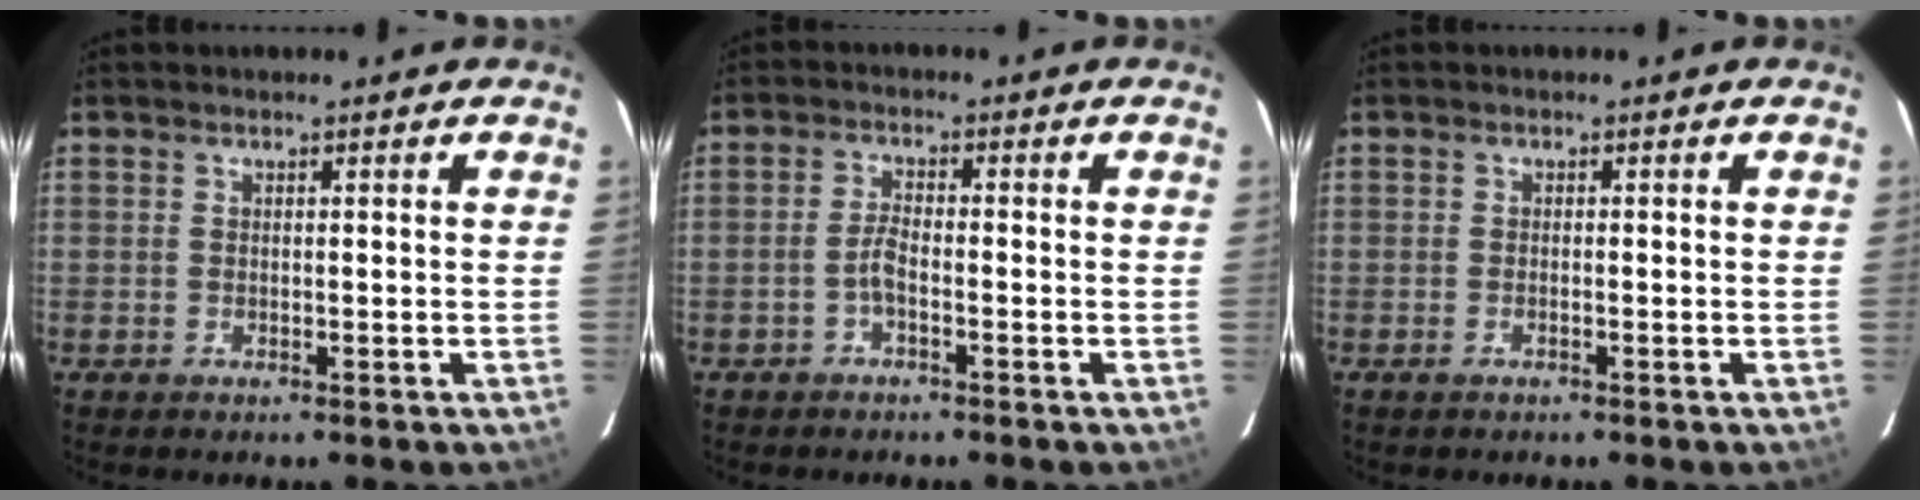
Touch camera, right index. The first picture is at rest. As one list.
[{"total": 2.3, "force": [-1.4, 0.5, 1.8], "torque": [-0.044, 0.008, -0.030]}, {"total": 0.9, "force": [-0.7, 0.3, 0.5], "torque": [-0.013, 0.001, -0.015]}]